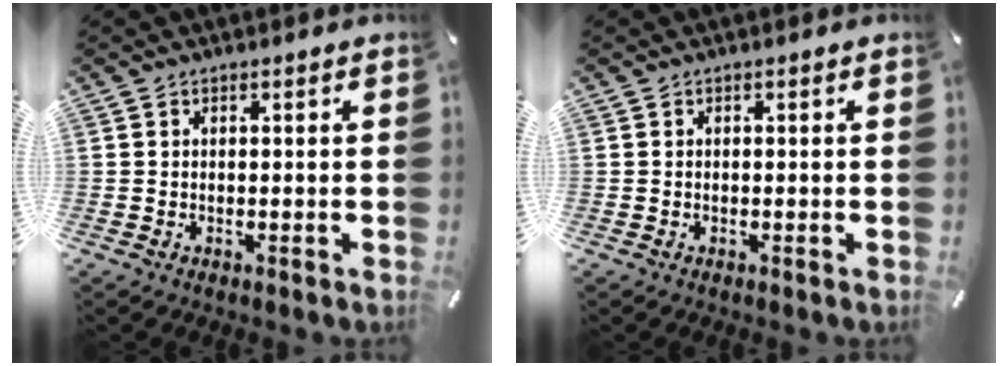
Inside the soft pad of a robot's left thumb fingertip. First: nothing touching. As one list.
[{"total": 0.0}]